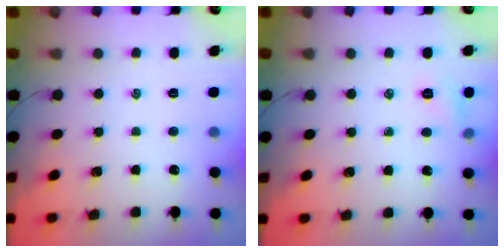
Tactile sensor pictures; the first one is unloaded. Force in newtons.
{"total": 5.7, "press": 5.5, "slide": 1.6}